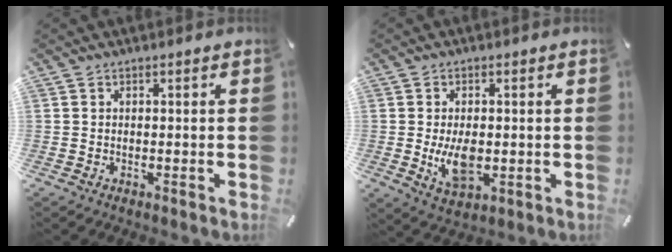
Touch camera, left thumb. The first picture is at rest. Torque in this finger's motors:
{"motor_torque": [0.64, 2.16, 0.68, -0.30, 0.06]}